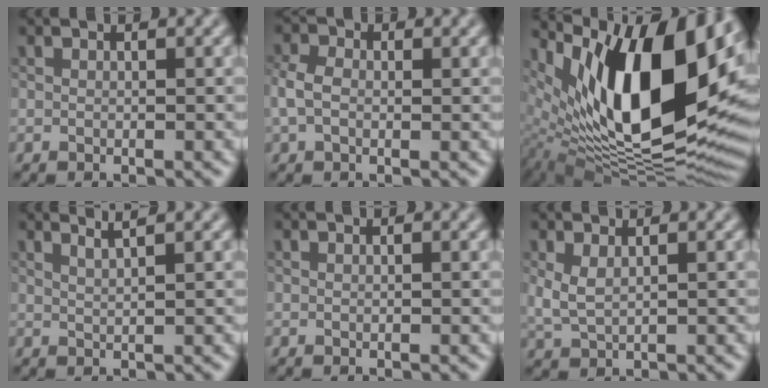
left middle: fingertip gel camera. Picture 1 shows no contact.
{"total": 2.1, "force": [-0.1, 1.6, 1.3], "torque": [-0.044, 0.003, -0.004]}
{"total": 17.3, "force": [5.6, 7.7, 14.4], "torque": [-0.226, -0.005, 0.095]}
{"total": 1.5, "force": [1.3, 0.2, 0.8], "torque": [-0.013, 0.007, 0.013]}
{"total": 0.0}
{"total": 1.4, "force": [0.5, 0.5, 1.2], "torque": [-0.043, -0.005, 0.018]}